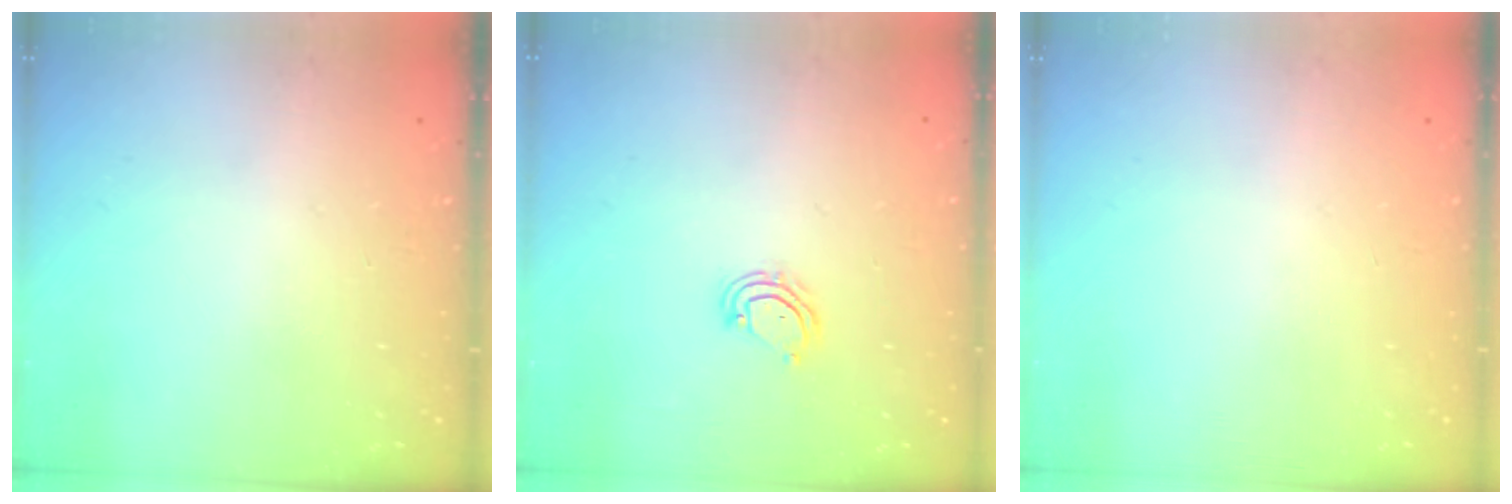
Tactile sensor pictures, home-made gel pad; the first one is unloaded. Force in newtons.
{"total": 4.6, "press": 4.6, "slide": 0.3}
{"total": 0.0}